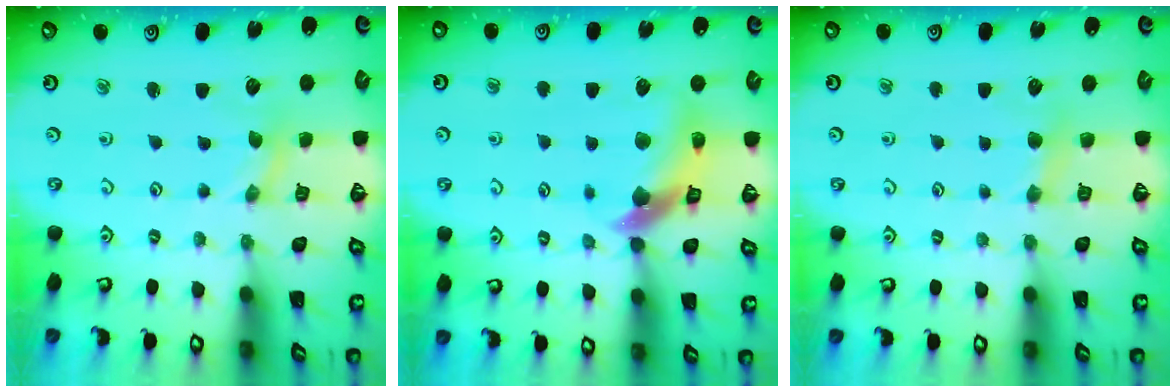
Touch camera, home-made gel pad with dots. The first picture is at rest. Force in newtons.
{"total": 10.5, "press": 10.4, "slide": 1.6}
{"total": 3.9, "press": 3.9, "slide": 0.4}